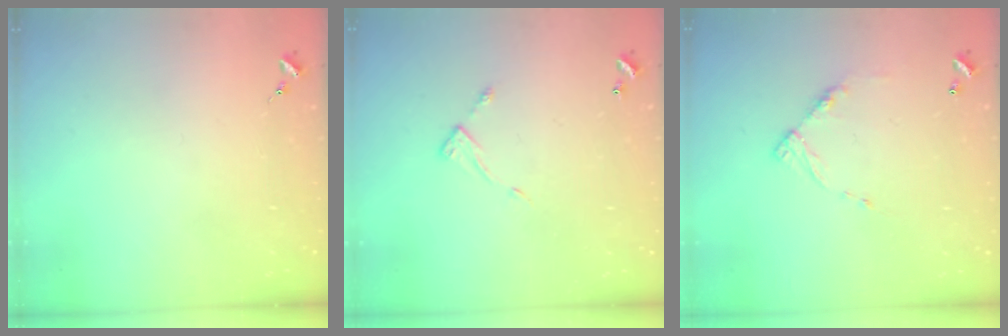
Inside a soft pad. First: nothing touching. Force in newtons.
{"total": 5.1, "press": 5.1, "slide": 0.4}
{"total": 8.8, "press": 8.8, "slide": 0.5}